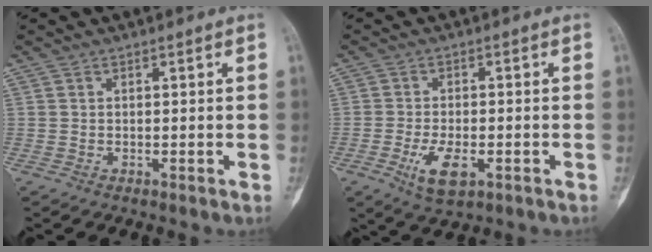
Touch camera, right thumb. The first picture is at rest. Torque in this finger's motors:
{"motor_torque": [-0.01, 0.29, 0.48, -0.26, 0.24]}